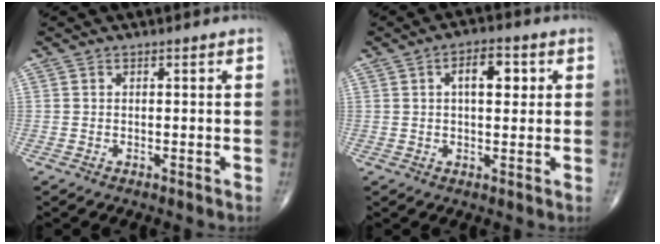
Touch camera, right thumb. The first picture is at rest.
{"total": 6.2, "force": [1.7, 3.0, 5.2], "torque": [-0.063, 0.004, 0.022]}